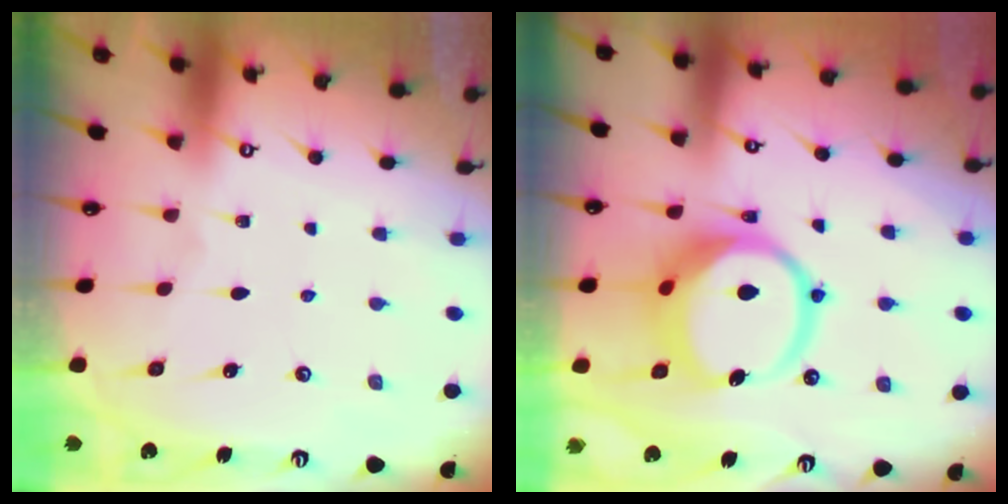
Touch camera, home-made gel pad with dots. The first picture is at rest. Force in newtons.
{"total": 14.1, "press": 14.0, "slide": 1.7}